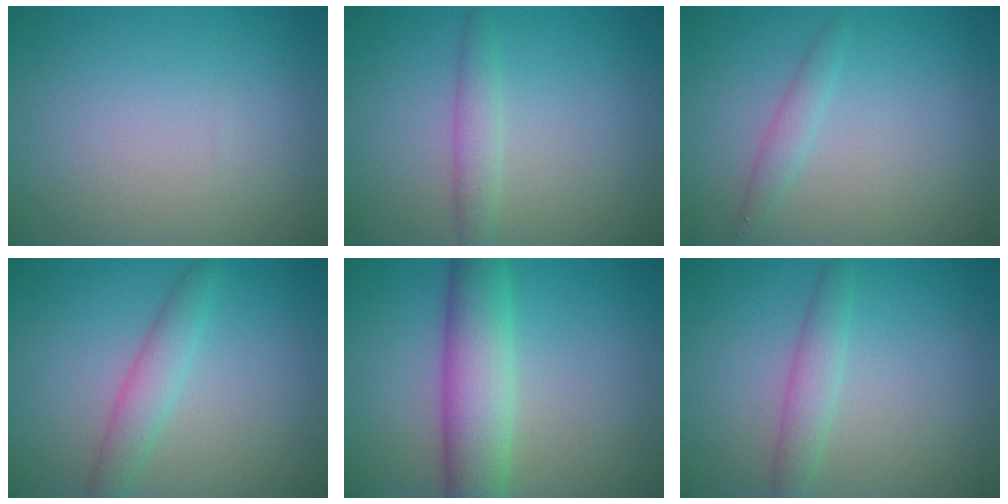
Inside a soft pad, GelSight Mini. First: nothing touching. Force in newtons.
{"total": 1.9, "press": 1.9, "slide": 0.1}
{"total": 1.4, "press": 1.4, "slide": 0.0}
{"total": 2.7, "press": 2.7, "slide": 0.0}
{"total": 6.5, "press": 6.5, "slide": 0.2}
{"total": 2.2, "press": 2.2, "slide": 0.1}